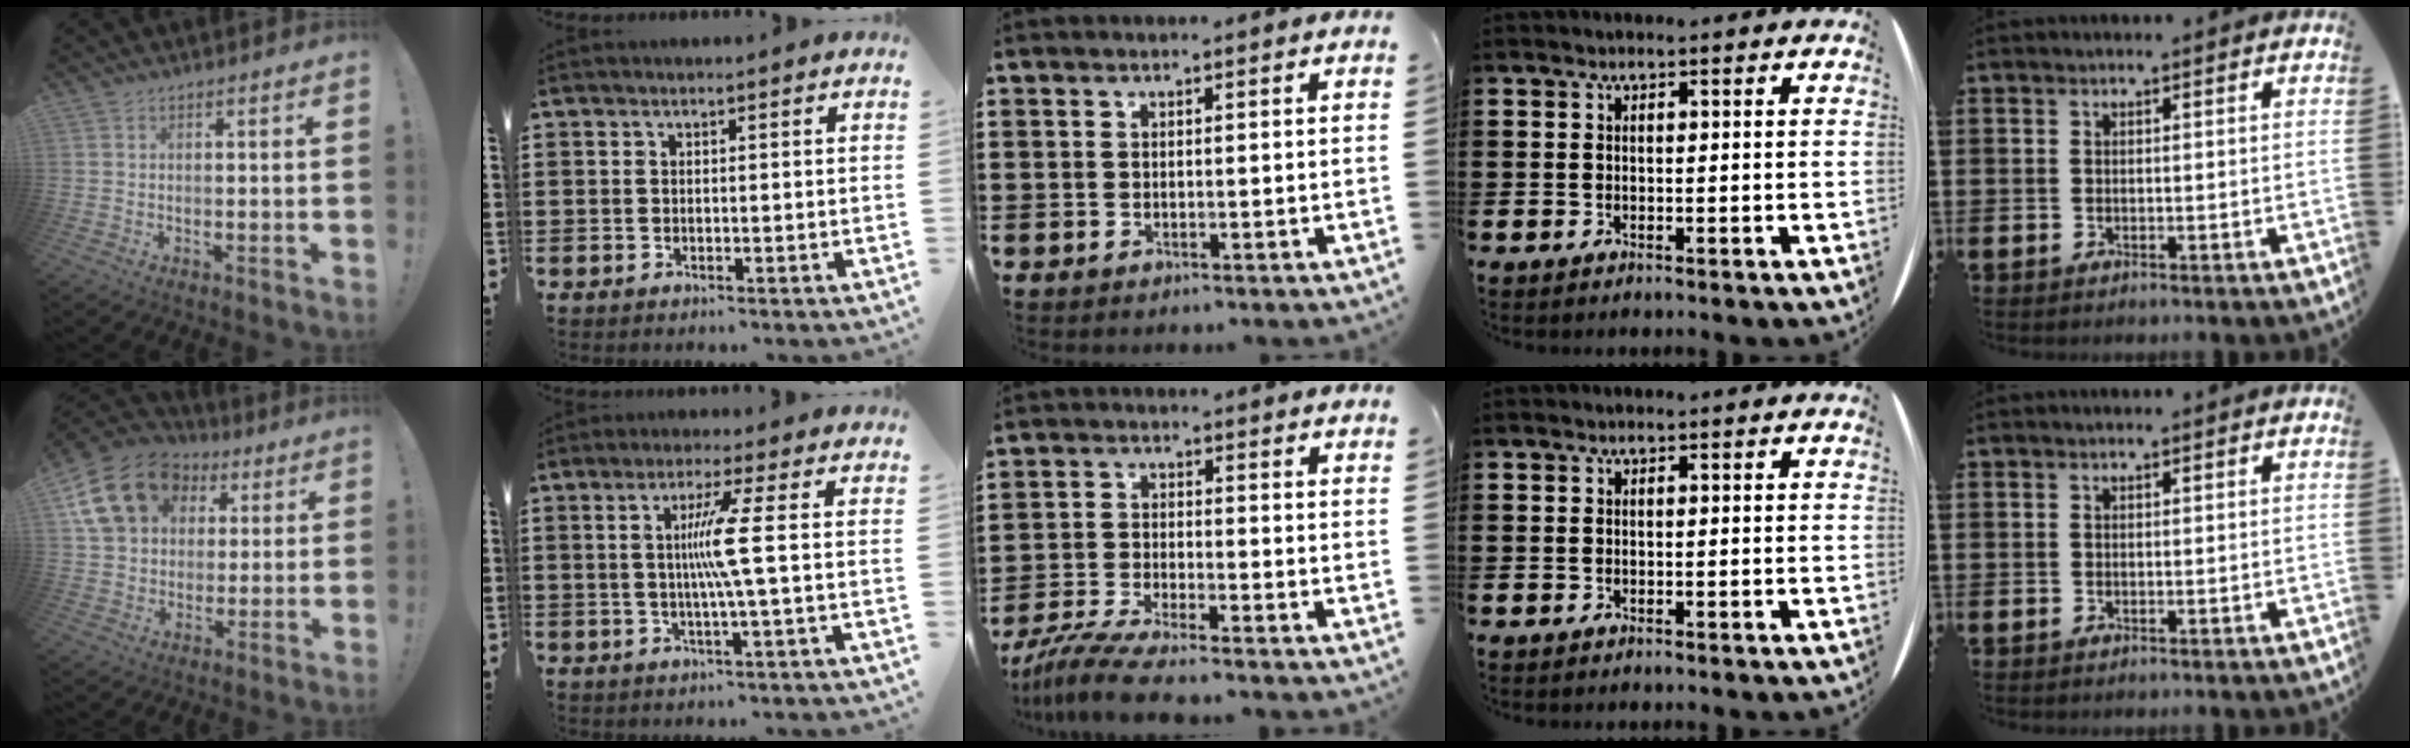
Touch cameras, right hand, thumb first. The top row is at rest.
{"thumb": {"total": 18.9, "force": [7.0, 14.8, 9.4], "torque": [-0.136, -0.017, 0.143]}, "index": {"total": 6.5, "force": [0.0, -1.5, 6.3], "torque": [-0.123, -0.012, -0.011]}, "middle": {"total": 5.5, "force": [-4.9, 0.0, 2.4], "torque": [-0.073, -0.027, -0.102]}}